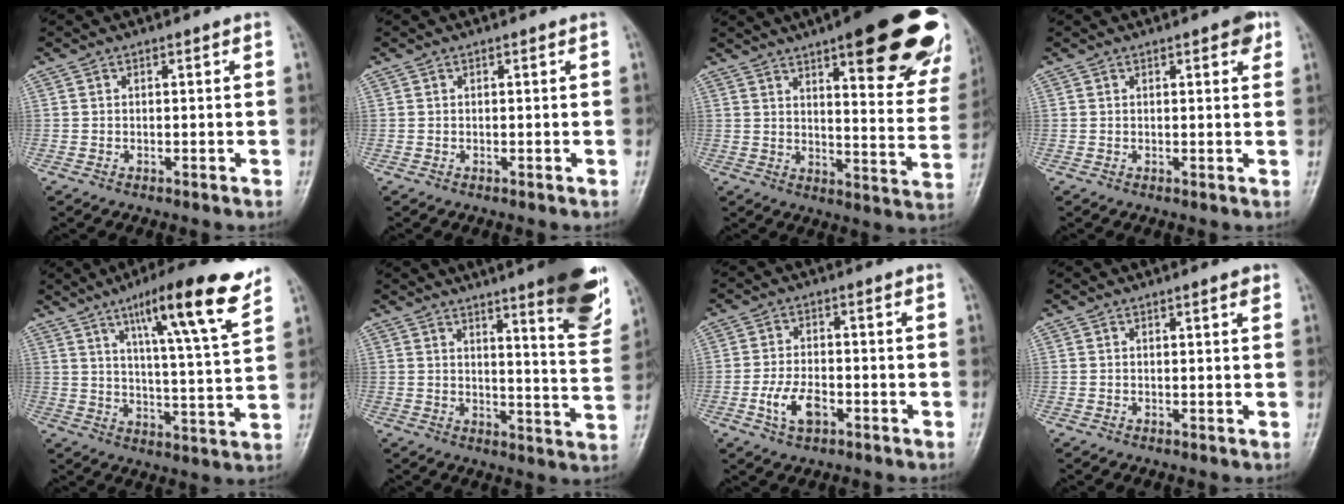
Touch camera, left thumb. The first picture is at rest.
{"total": 0.0}
{"total": 27.7, "force": [16.2, 7.5, 21.2], "torque": [-0.217, -0.051, 0.207]}
{"total": 3.2, "force": [1.7, 1.1, 2.5], "torque": [-0.022, -0.003, 0.016]}
{"total": 18.1, "force": [11.0, 2.2, 14.2], "torque": [-0.202, -0.052, 0.171]}
{"total": 16.0, "force": [9.9, 2.4, 12.4], "torque": [-0.137, -0.061, 0.127]}
{"total": 6.0, "force": [-2.4, 3.2, 4.4], "torque": [-0.086, 0.012, -0.046]}
{"total": 1.4, "force": [0.8, 0.2, 1.1], "torque": [-0.016, -0.002, 0.011]}